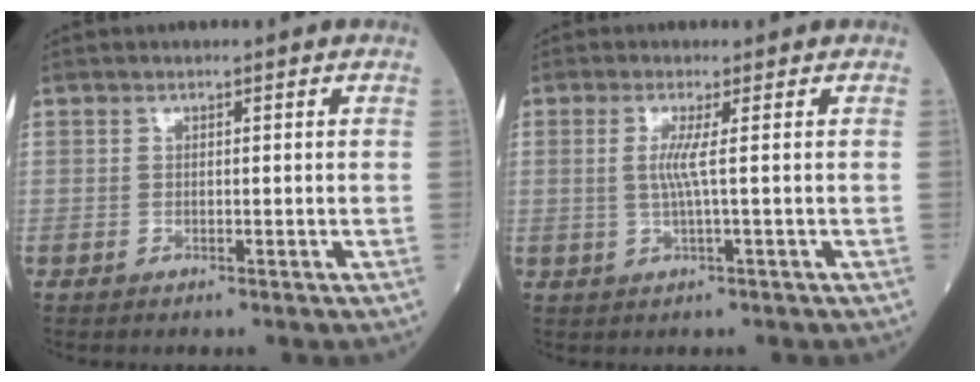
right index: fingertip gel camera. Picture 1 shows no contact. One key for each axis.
{"total": 2.9, "fx": 0.3, "fy": -0.6, "fz": 2.8, "tx": -0.063, "ty": -0.004, "tz": 0.003}